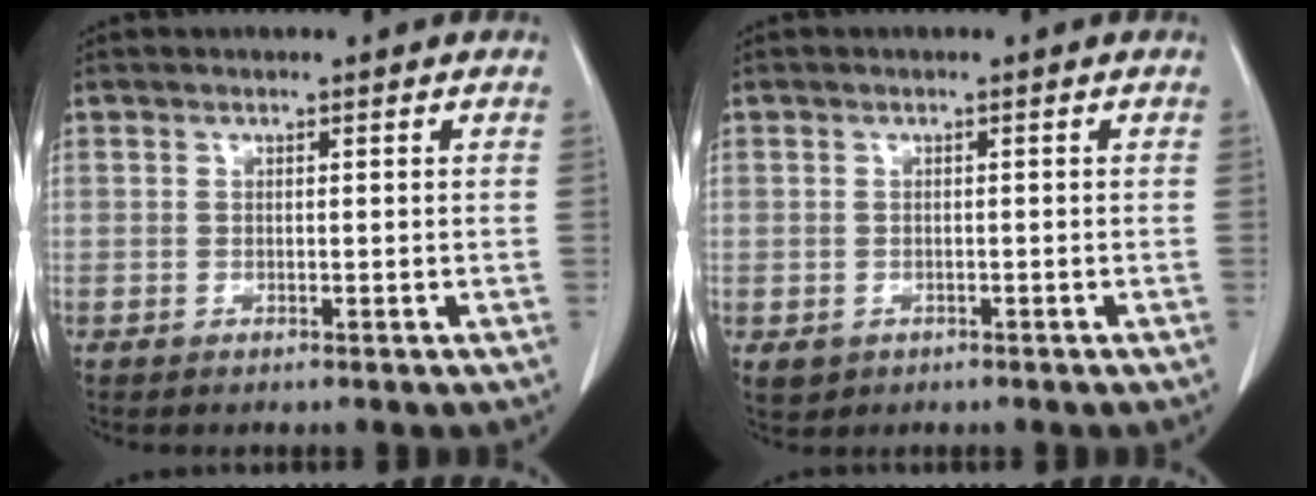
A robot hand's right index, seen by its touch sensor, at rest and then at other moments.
{"total": 2.1, "force": [-0.8, 1.9, 0.5], "torque": [-0.007, 0.002, -0.004]}